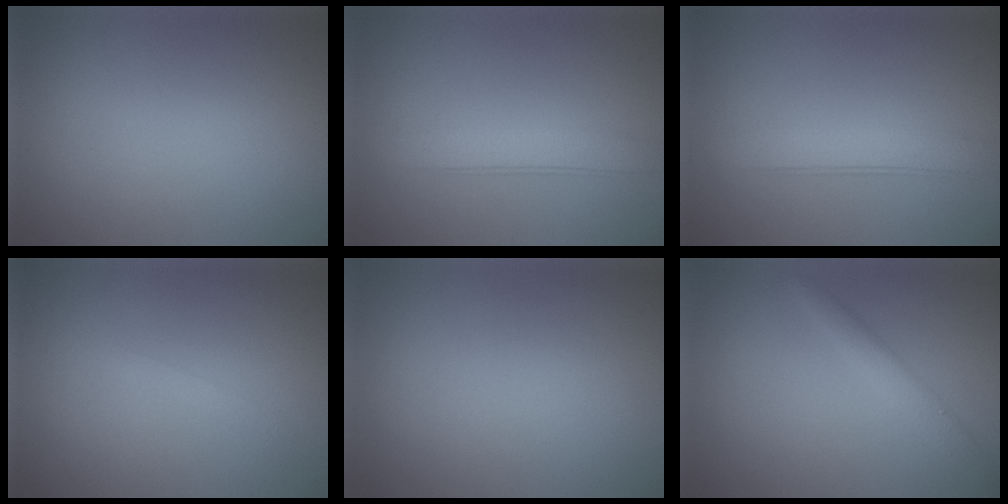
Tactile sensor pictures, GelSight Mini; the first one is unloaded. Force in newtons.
{"total": 2.7, "press": 2.7, "slide": 0.0}
{"total": 2.9, "press": 2.9, "slide": 0.1}
{"total": 0.8, "press": 0.8, "slide": 0.1}
{"total": 0.0}
{"total": 1.9, "press": 1.9, "slide": 0.0}